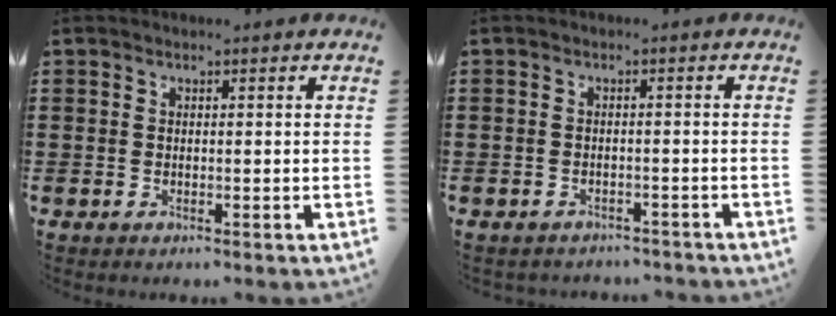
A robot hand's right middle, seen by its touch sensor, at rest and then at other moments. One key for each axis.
{"total": 1.6, "fx": -1.6, "fy": 0.3, "fz": 0.0, "tx": -0.006, "ty": 0.000, "tz": -0.036}